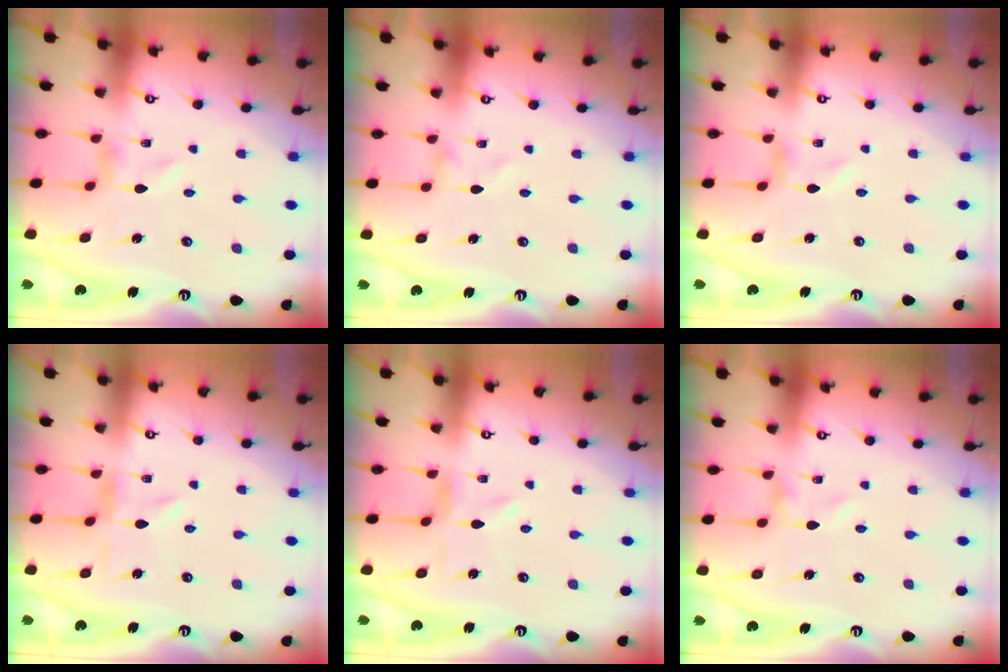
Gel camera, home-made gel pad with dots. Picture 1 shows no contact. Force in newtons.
{"total": 0.9, "press": 0.9, "slide": 0.1}
{"total": 0.0}
{"total": 1.1, "press": 1.1, "slide": 0.2}
{"total": 0.0}
{"total": 0.0}